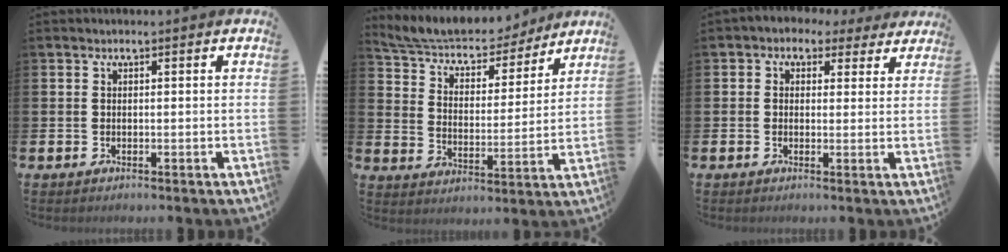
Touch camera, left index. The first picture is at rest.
{"total": 7.6, "force": [7.3, 2.0, 1.4], "torque": [-0.061, -0.056, 0.127]}
{"total": 2.5, "force": [1.5, 1.9, 0.3], "torque": [-0.009, -0.008, 0.020]}